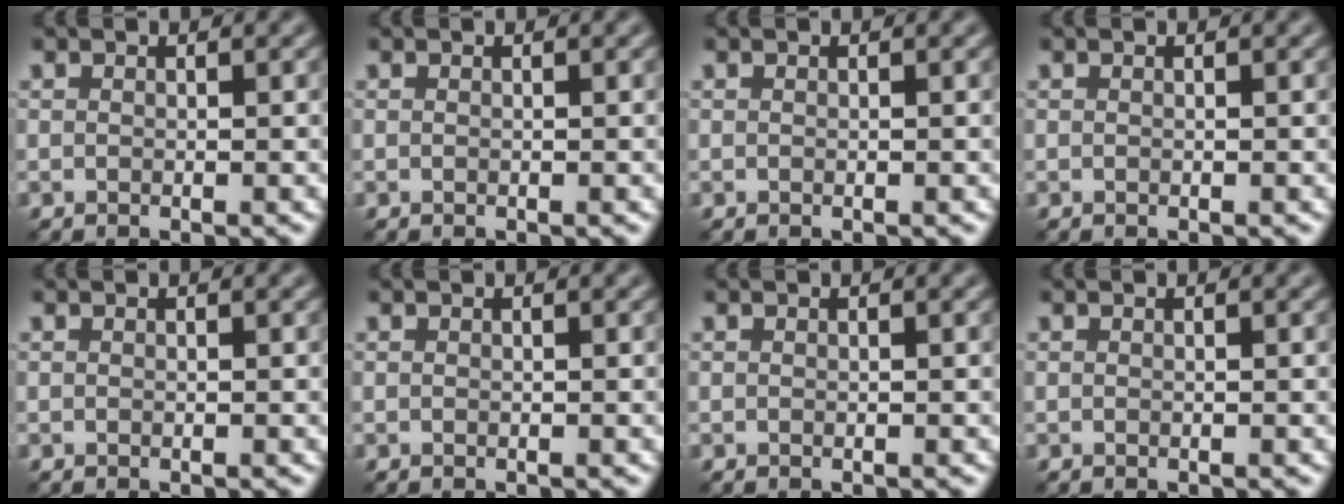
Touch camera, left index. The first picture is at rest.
{"total": 0.0}
{"total": 0.0}
{"total": 0.0}
{"total": 0.0}
{"total": 0.0}
{"total": 0.0}
{"total": 0.0}